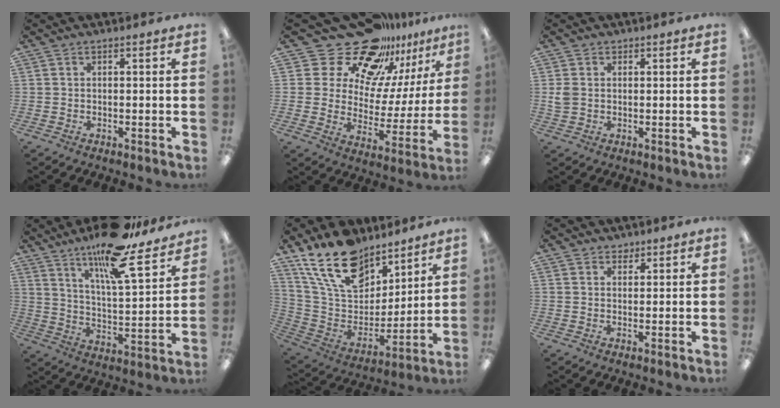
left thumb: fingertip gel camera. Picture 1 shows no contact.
{"total": 20.0, "force": [15.9, 10.4, 6.4], "torque": [-0.121, -0.122, 0.287]}
{"total": 3.0, "force": [0.5, 2.5, 1.6], "torque": [-0.030, 0.006, 0.011]}
{"total": 18.8, "force": [14.5, 4.4, 11.1], "torque": [-0.180, -0.091, 0.240]}
{"total": 20.1, "force": [14.2, 10.9, 9.2], "torque": [-0.183, -0.075, 0.263]}
{"total": 1.8, "force": [1.5, 1.1, 0.1], "torque": [0.005, -0.004, 0.027]}